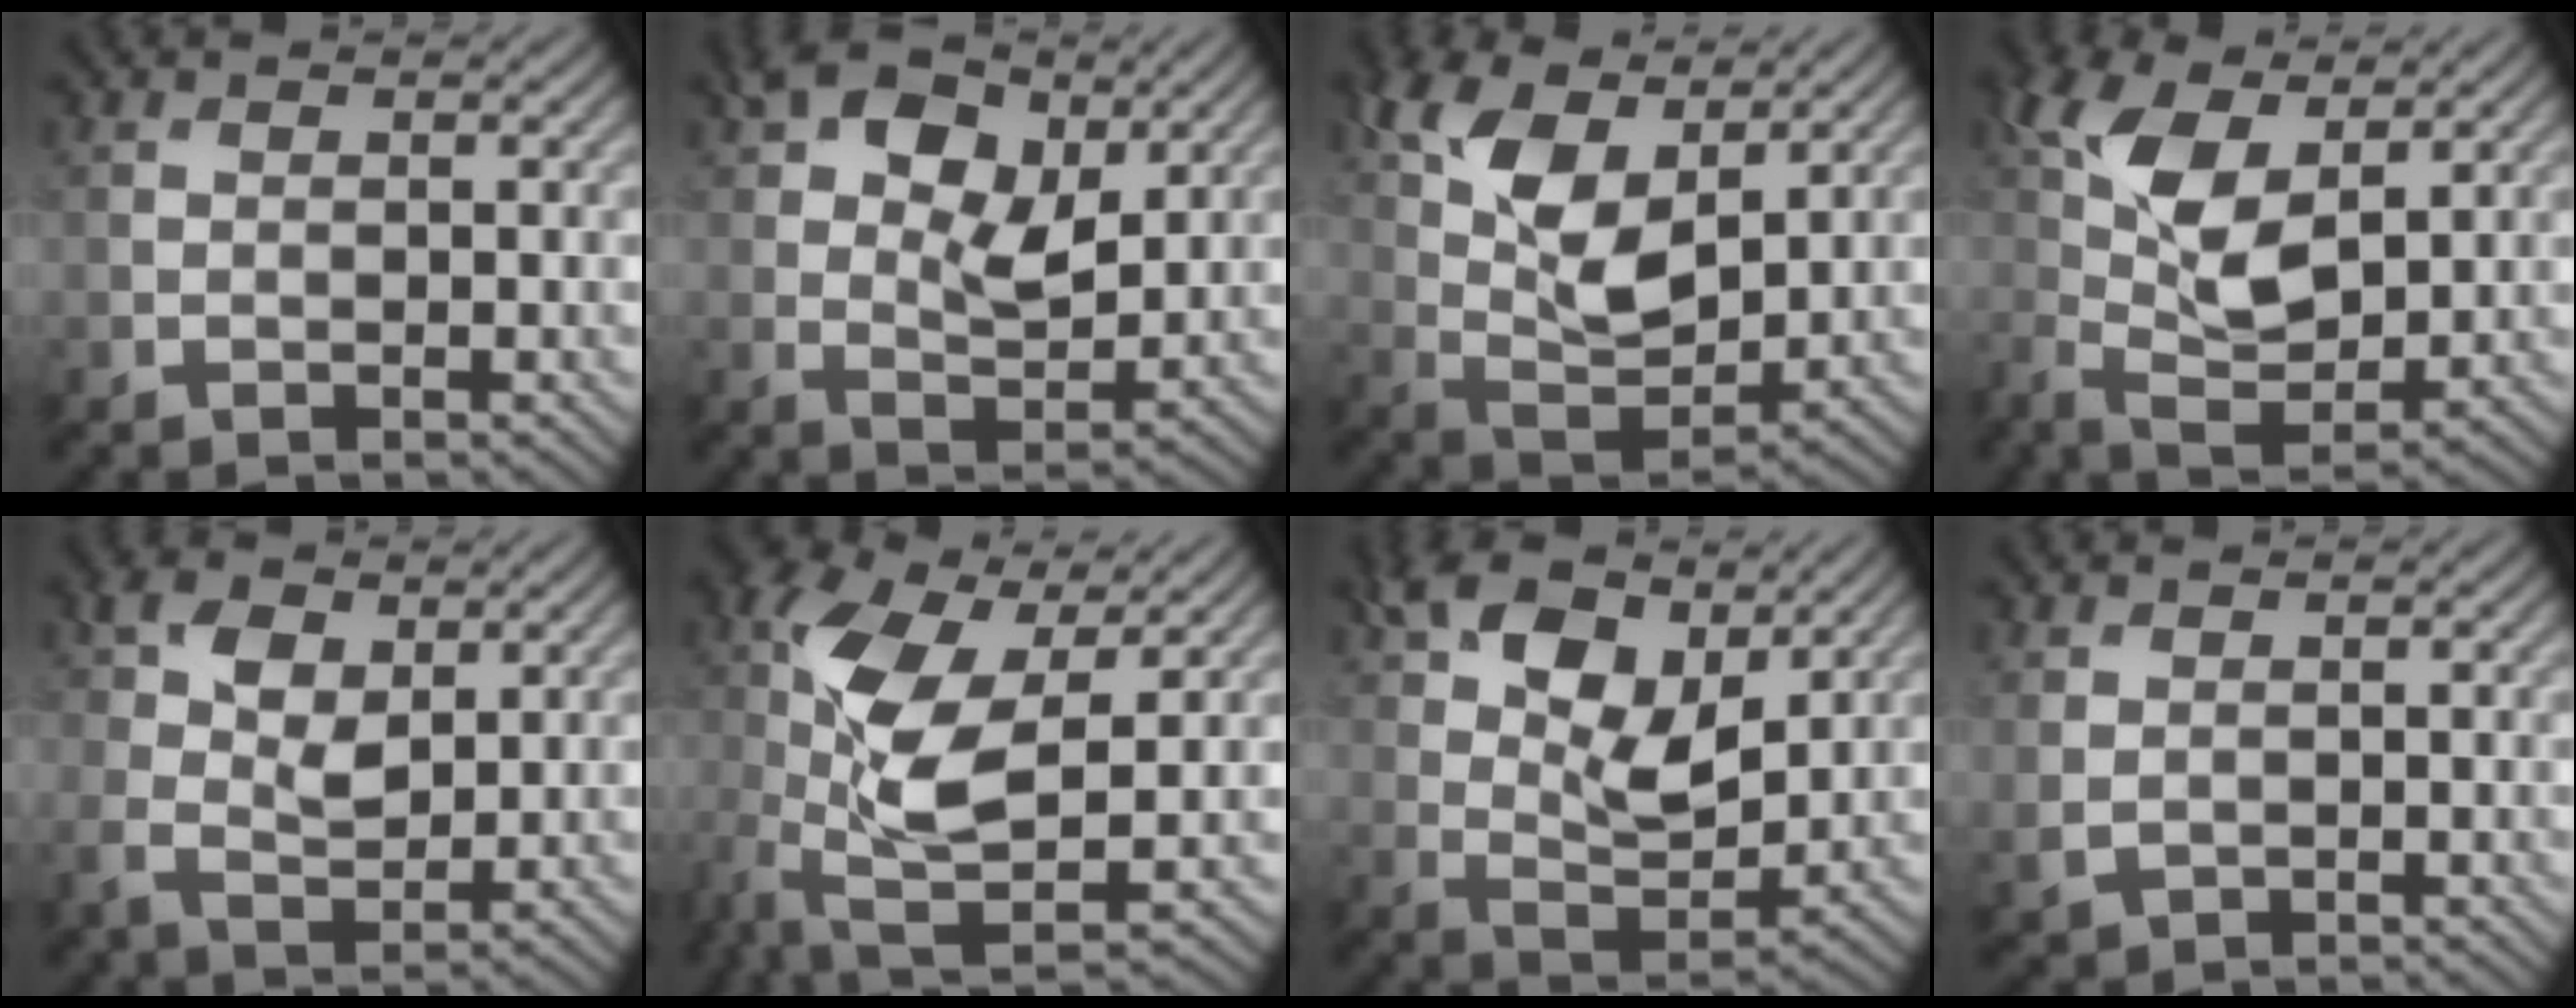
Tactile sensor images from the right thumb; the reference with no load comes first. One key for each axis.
{"total": 9.1, "fx": 4.2, "fy": 5.2, "fz": 6.2, "tx": -0.122, "ty": 0.004, "tz": 0.072}
{"total": 10.9, "fx": 5.1, "fy": 5.4, "fz": 7.9, "tx": -0.181, "ty": 0.006, "tz": 0.105}
{"total": 8.8, "fx": 2.4, "fy": 4.0, "fz": 7.4, "tx": -0.175, "ty": 0.005, "tz": 0.040}
{"total": 5.9, "fx": 1.7, "fy": 3.8, "fz": 4.2, "tx": -0.093, "ty": 0.000, "tz": 0.028}
{"total": 12.2, "fx": 0.5, "fy": 5.4, "fz": 10.9, "tx": -0.254, "ty": 0.003, "tz": 0.003}
{"total": 10.2, "fx": 5.2, "fy": 5.5, "fz": 6.9, "tx": -0.148, "ty": 0.003, "tz": 0.102}
{"total": 1.8, "fx": 0.3, "fy": 1.4, "fz": 1.1, "tx": -0.033, "ty": -0.006, "tz": 0.012}